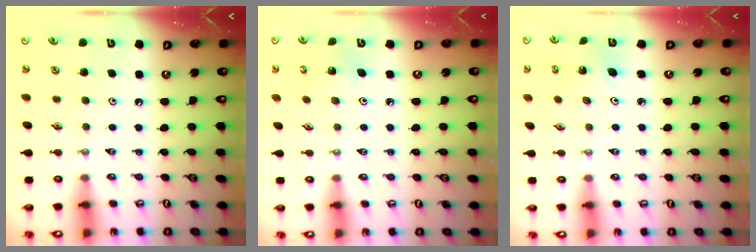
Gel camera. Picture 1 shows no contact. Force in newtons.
{"total": 3.5, "press": 3.5, "slide": 0.3}
{"total": 2.7, "press": 2.7, "slide": 0.2}